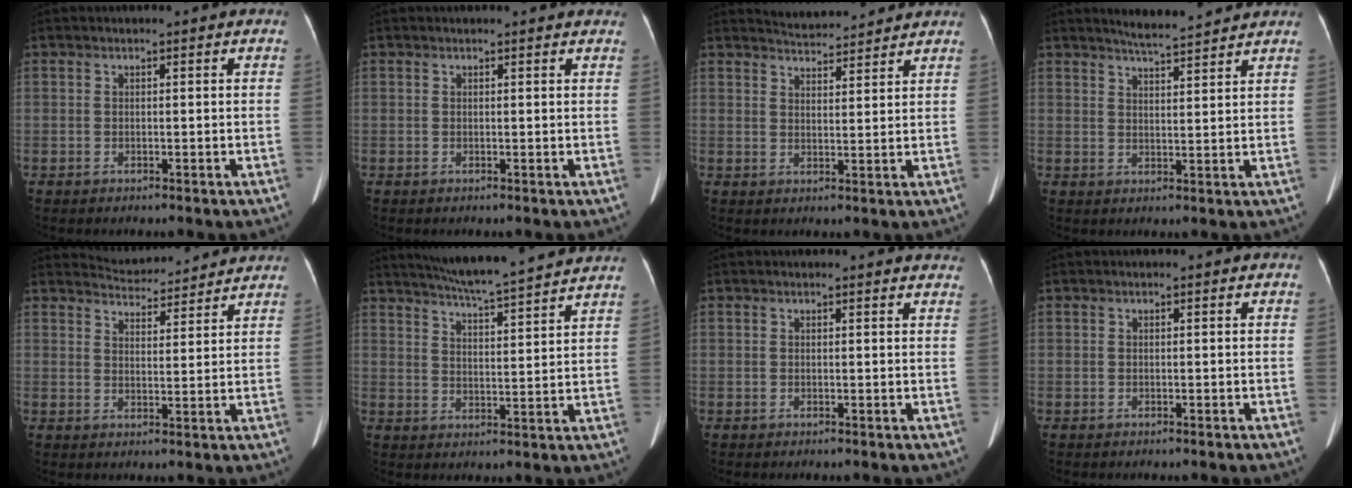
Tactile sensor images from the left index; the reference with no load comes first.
{"total": 3.7, "force": [3.6, 0.5, 0.9], "torque": [-0.013, 0.011, 0.026]}
{"total": 6.4, "force": [6.3, 0.6, 0.8], "torque": [-0.022, 0.017, 0.088]}
{"total": 6.5, "force": [6.1, 0.1, 2.0], "torque": [-0.044, 0.010, 0.091]}
{"total": 8.7, "force": [8.6, 1.1, 0.9], "torque": [-0.020, 0.015, 0.118]}
{"total": 16.7, "force": [15.1, -0.2, 7.0], "torque": [-0.122, 0.005, 0.208]}
{"total": 6.3, "force": [6.1, 1.0, 1.2], "torque": [-0.003, 0.002, 0.041]}
{"total": 0.0}